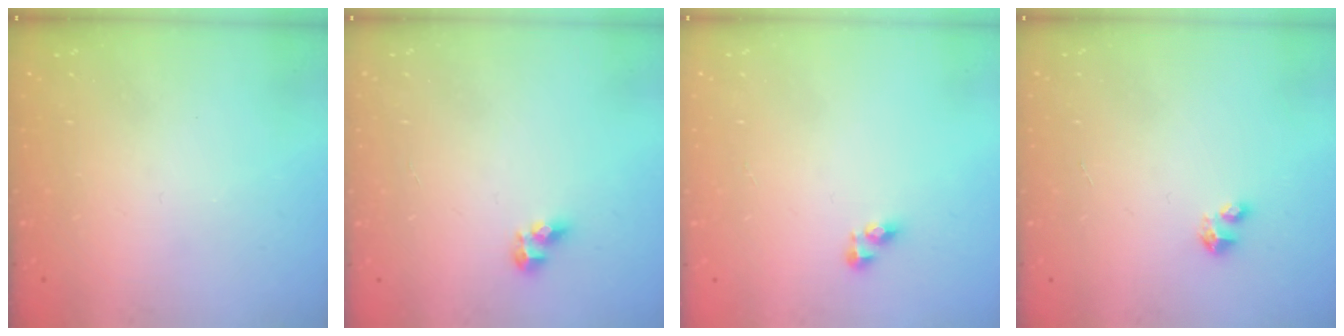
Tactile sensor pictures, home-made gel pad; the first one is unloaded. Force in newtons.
{"total": 5.2, "press": 5.2, "slide": 0.4}
{"total": 3.6, "press": 3.6, "slide": 0.6}
{"total": 2.8, "press": 2.8, "slide": 0.1}